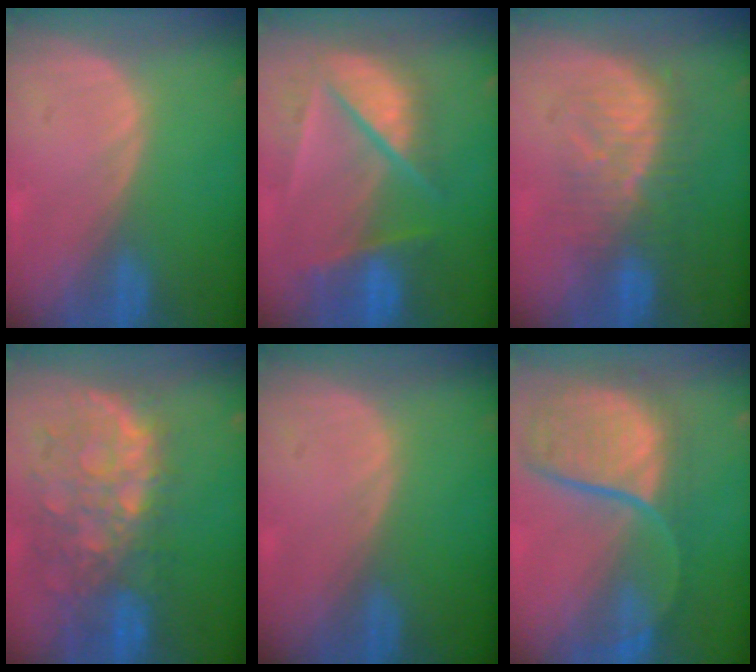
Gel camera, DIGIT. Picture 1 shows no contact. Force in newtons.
{"total": 9.8, "press": 8.4, "slide": 5.0}
{"total": 8.0, "press": 7.8, "slide": 1.5}
{"total": 11.2, "press": 9.8, "slide": 5.4}
{"total": 0.0}
{"total": 11.4, "press": 10.0, "slide": 5.4}